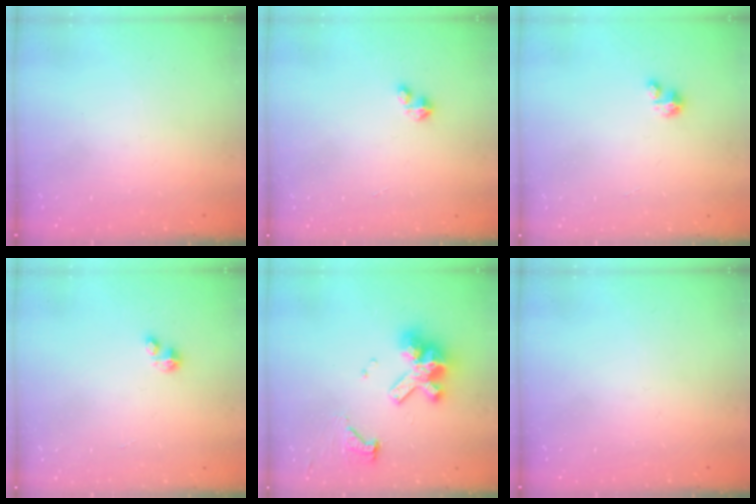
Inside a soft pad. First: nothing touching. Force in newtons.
{"total": 1.7, "press": 1.7, "slide": 0.2}
{"total": 3.3, "press": 3.3, "slide": 0.2}
{"total": 1.7, "press": 1.7, "slide": 0.4}
{"total": 14.4, "press": 14.4, "slide": 1.3}
{"total": 0.0}